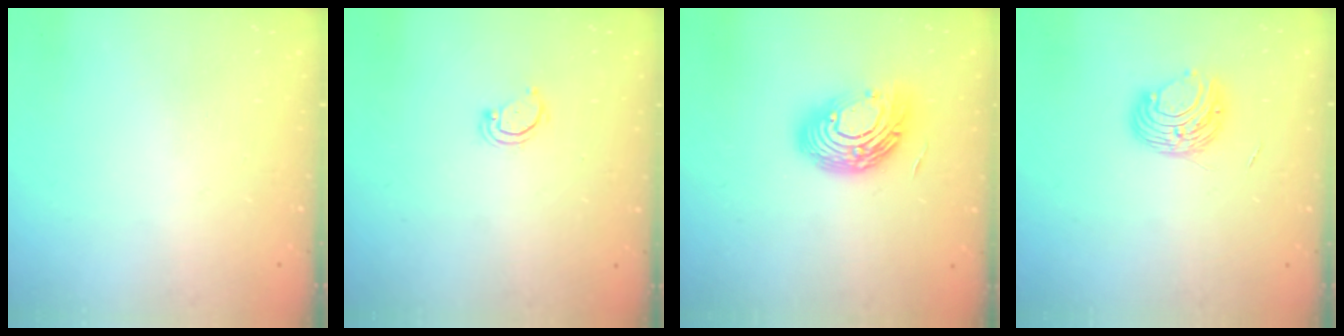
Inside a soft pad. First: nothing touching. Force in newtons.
{"total": 2.9, "press": 2.9, "slide": 0.2}
{"total": 14.5, "press": 14.5, "slide": 1.0}
{"total": 8.7, "press": 8.6, "slide": 0.8}